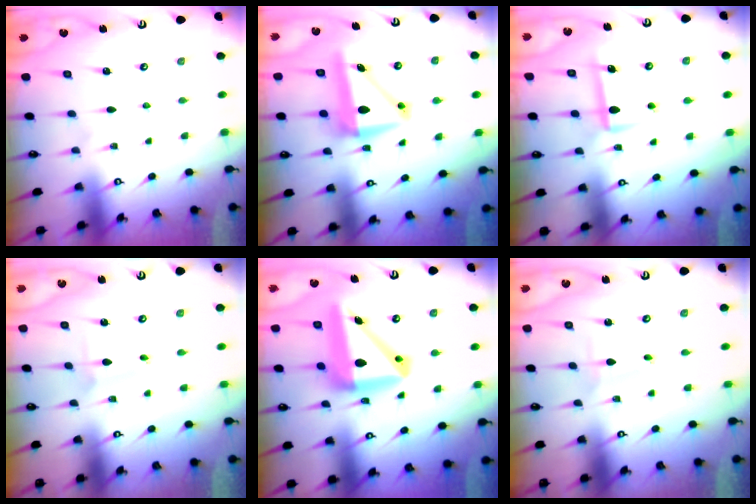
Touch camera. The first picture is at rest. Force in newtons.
{"total": 8.5, "press": 8.3, "slide": 1.6}
{"total": 6.0, "press": 5.9, "slide": 1.0}
{"total": 1.2, "press": 1.2, "slide": 0.1}
{"total": 16.4, "press": 16.2, "slide": 2.7}
{"total": 0.6, "press": 0.6, "slide": 0.1}